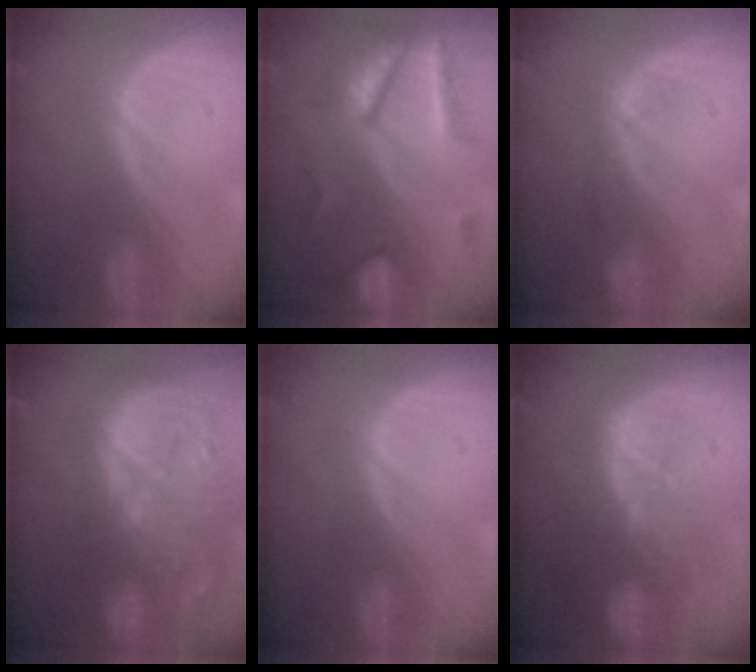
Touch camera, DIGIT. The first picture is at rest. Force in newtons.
{"total": 7.9, "press": 7.6, "slide": 2.0}
{"total": 1.4, "press": 1.3, "slide": 0.3}
{"total": 14.8, "press": 12.8, "slide": 7.3}
{"total": 0.0}
{"total": 11.3, "press": 9.9, "slide": 5.5}